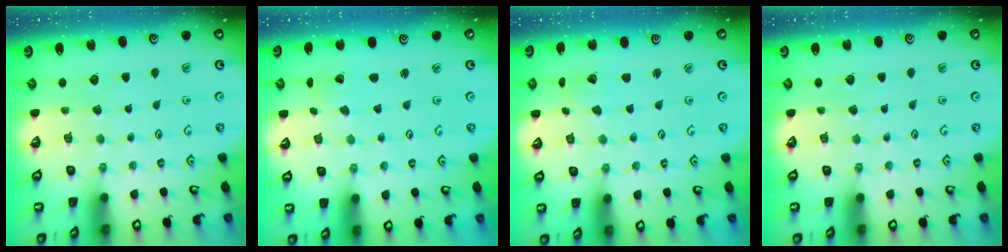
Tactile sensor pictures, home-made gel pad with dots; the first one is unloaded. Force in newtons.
{"total": 1.3, "press": 1.3, "slide": 0.1}
{"total": 2.0, "press": 2.0, "slide": 0.2}
{"total": 0.0}